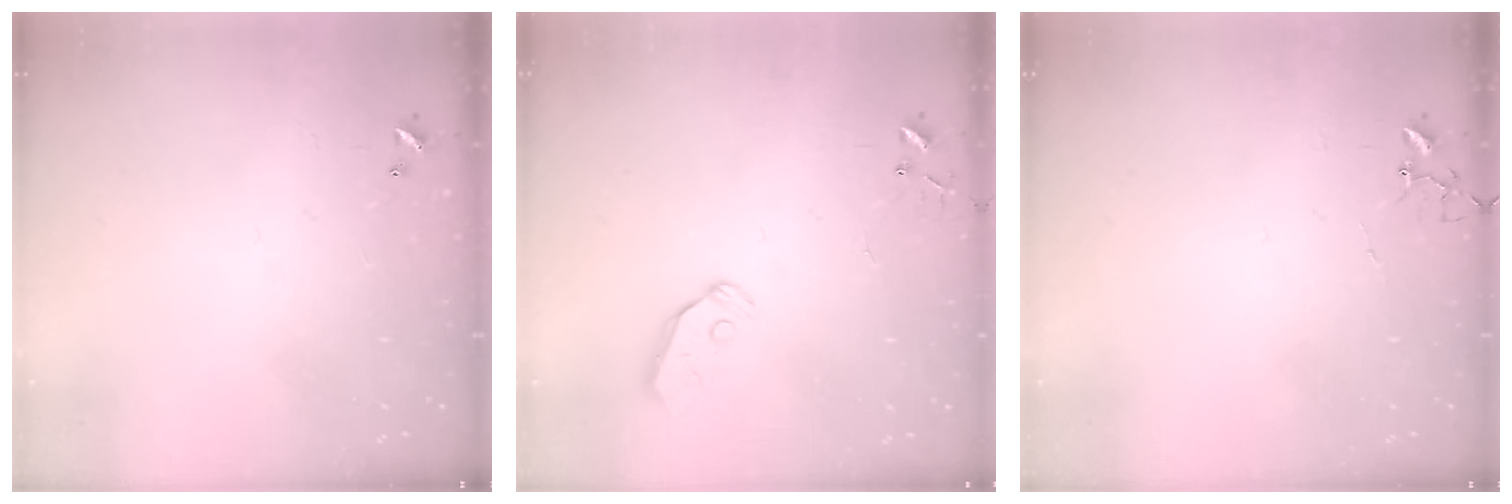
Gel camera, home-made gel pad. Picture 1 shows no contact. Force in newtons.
{"total": 5.3, "press": 5.3, "slide": 0.4}
{"total": 4.0, "press": 4.0, "slide": 0.3}